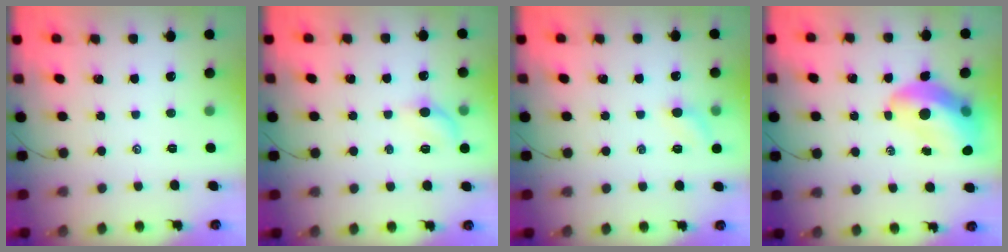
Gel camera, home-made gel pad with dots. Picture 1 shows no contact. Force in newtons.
{"total": 6.2, "press": 6.1, "slide": 0.9}
{"total": 6.9, "press": 6.7, "slide": 1.6}
{"total": 13.3, "press": 12.8, "slide": 3.7}